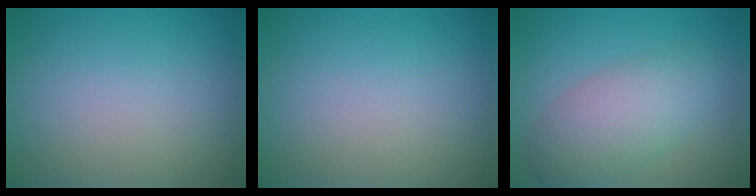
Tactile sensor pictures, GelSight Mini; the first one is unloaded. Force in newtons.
{"total": 0.0}
{"total": 5.5, "press": 5.5, "slide": 0.1}